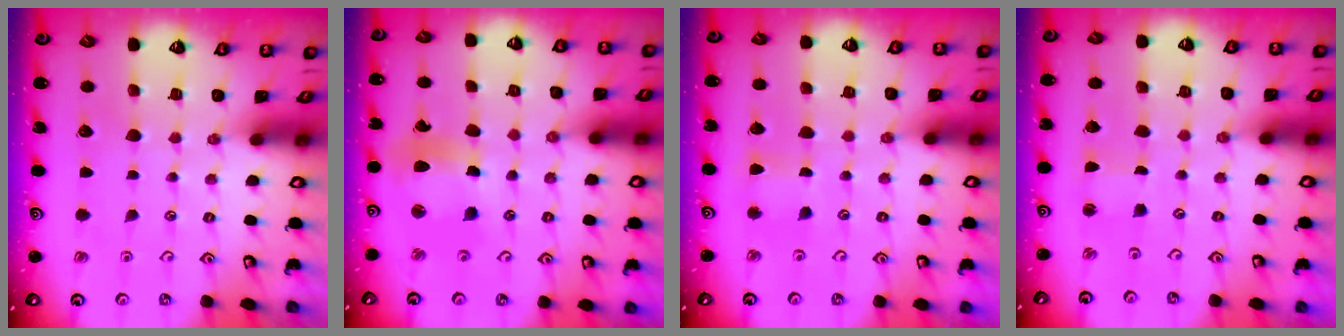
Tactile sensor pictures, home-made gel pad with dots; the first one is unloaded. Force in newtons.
{"total": 11.0, "press": 10.7, "slide": 2.4}
{"total": 4.7, "press": 4.7, "slide": 0.5}
{"total": 1.1, "press": 1.1, "slide": 0.1}